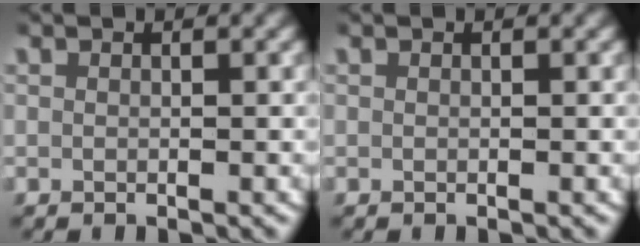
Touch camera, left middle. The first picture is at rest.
{"total": 0.0}